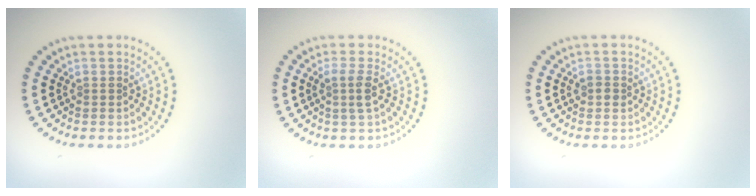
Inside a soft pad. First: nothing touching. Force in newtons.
{"total": 1.8, "press": 1.4, "slide": 1.0}
{"total": 1.0, "press": 1.0, "slide": 0.1}